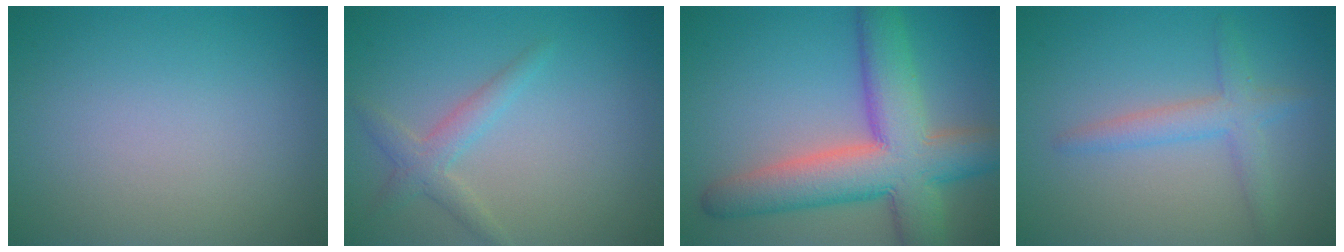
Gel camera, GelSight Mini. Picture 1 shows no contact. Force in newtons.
{"total": 2.2, "press": 2.2, "slide": 0.1}
{"total": 10.0, "press": 10.0, "slide": 0.4}
{"total": 2.6, "press": 2.6, "slide": 0.1}